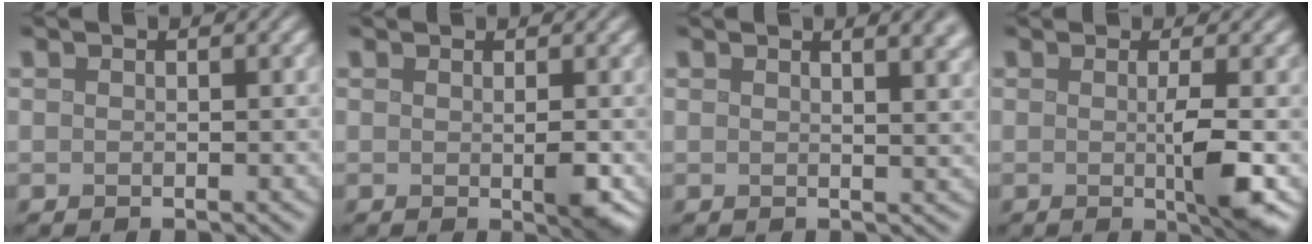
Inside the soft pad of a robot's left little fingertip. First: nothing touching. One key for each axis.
{"total": 2.2, "fx": 0.2, "fy": 0.4, "fz": 2.2, "tx": -0.028, "ty": -0.003, "tz": 0.006}
{"total": 5.4, "fx": 3.0, "fy": 2.2, "fz": 3.9, "tx": -0.015, "ty": 0.026, "tz": 0.022}
{"total": 3.6, "fx": -0.3, "fy": 0.4, "fz": 3.5, "tx": -0.055, "ty": -0.005, "tz": -0.004}